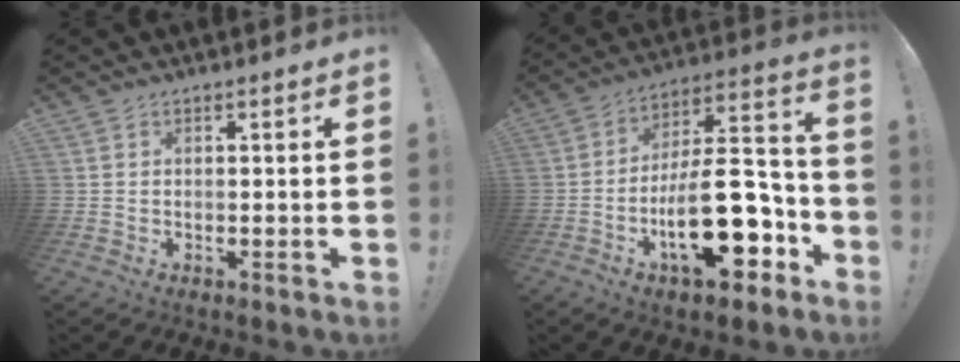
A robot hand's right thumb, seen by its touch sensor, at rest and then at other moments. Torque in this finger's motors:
{"motor_torque": [2.32, 2.69, 1.60, -1.17, 0.57]}